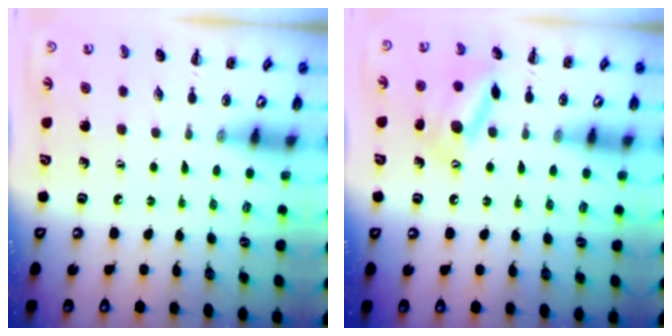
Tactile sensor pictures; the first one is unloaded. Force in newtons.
{"total": 13.7, "press": 13.7, "slide": 1.0}